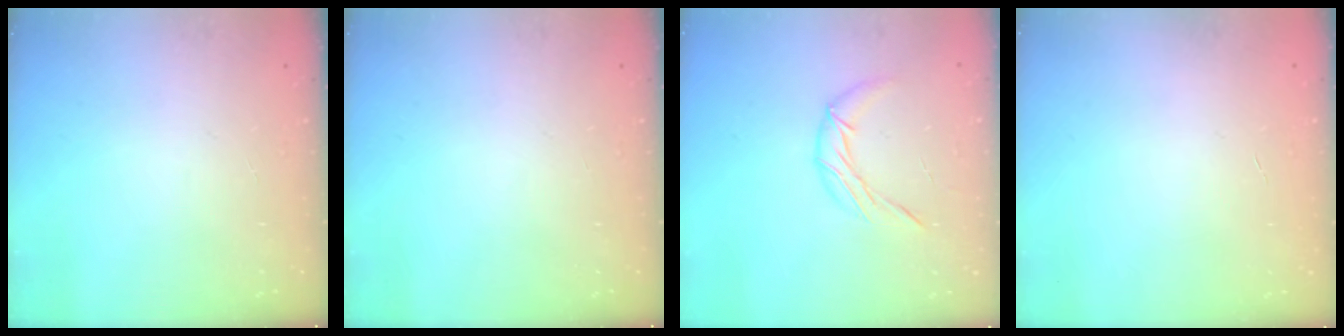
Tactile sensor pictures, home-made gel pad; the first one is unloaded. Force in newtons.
{"total": 0.0}
{"total": 7.9, "press": 7.9, "slide": 0.2}
{"total": 0.0}